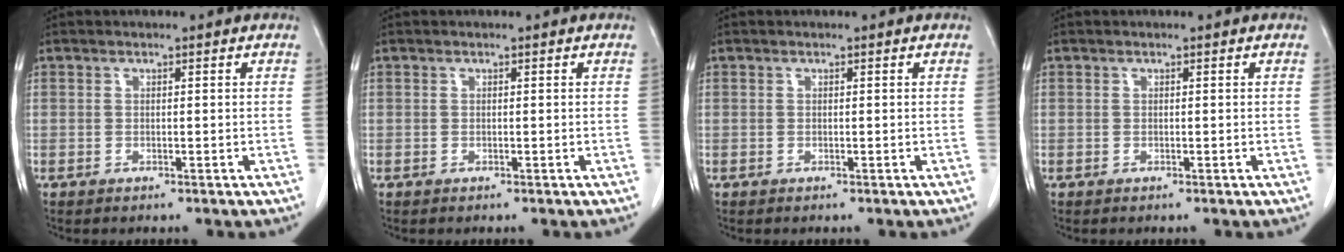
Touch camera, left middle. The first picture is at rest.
{"total": 0.0}
{"total": 0.0}
{"total": 0.0}